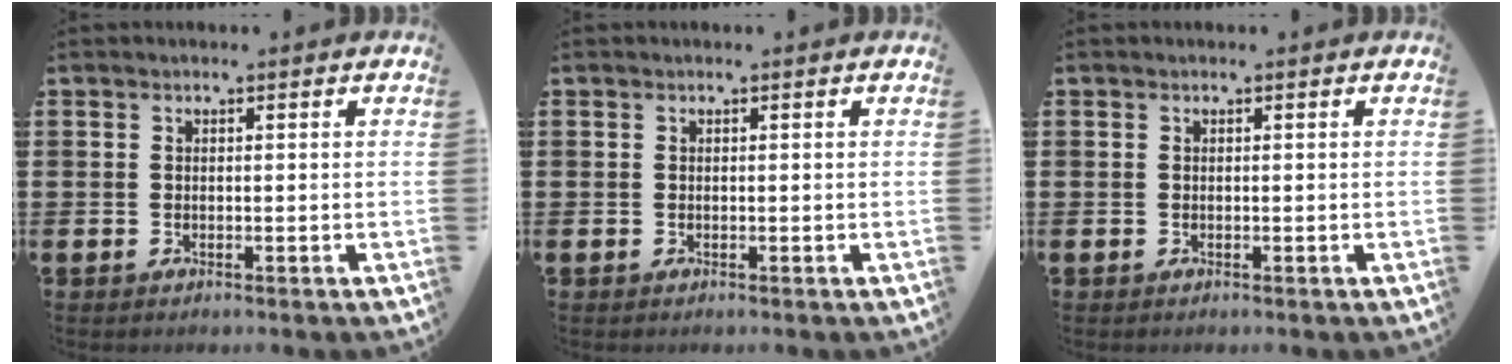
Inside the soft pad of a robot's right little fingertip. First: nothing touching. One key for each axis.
{"total": 0.0}
{"total": 0.0}